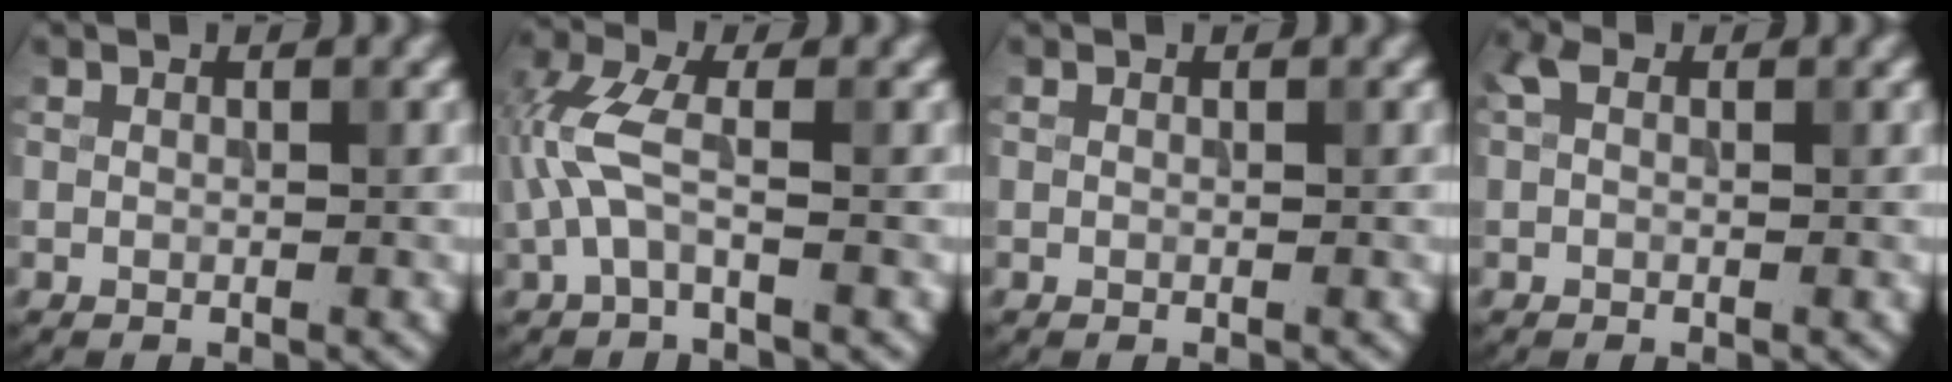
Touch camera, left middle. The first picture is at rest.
{"total": 4.3, "force": [-0.7, 1.6, 4.0], "torque": [-0.108, 0.013, -0.023]}
{"total": 0.0}
{"total": 1.5, "force": [0.3, 0.9, 1.1], "torque": [-0.023, 0.007, -0.001]}